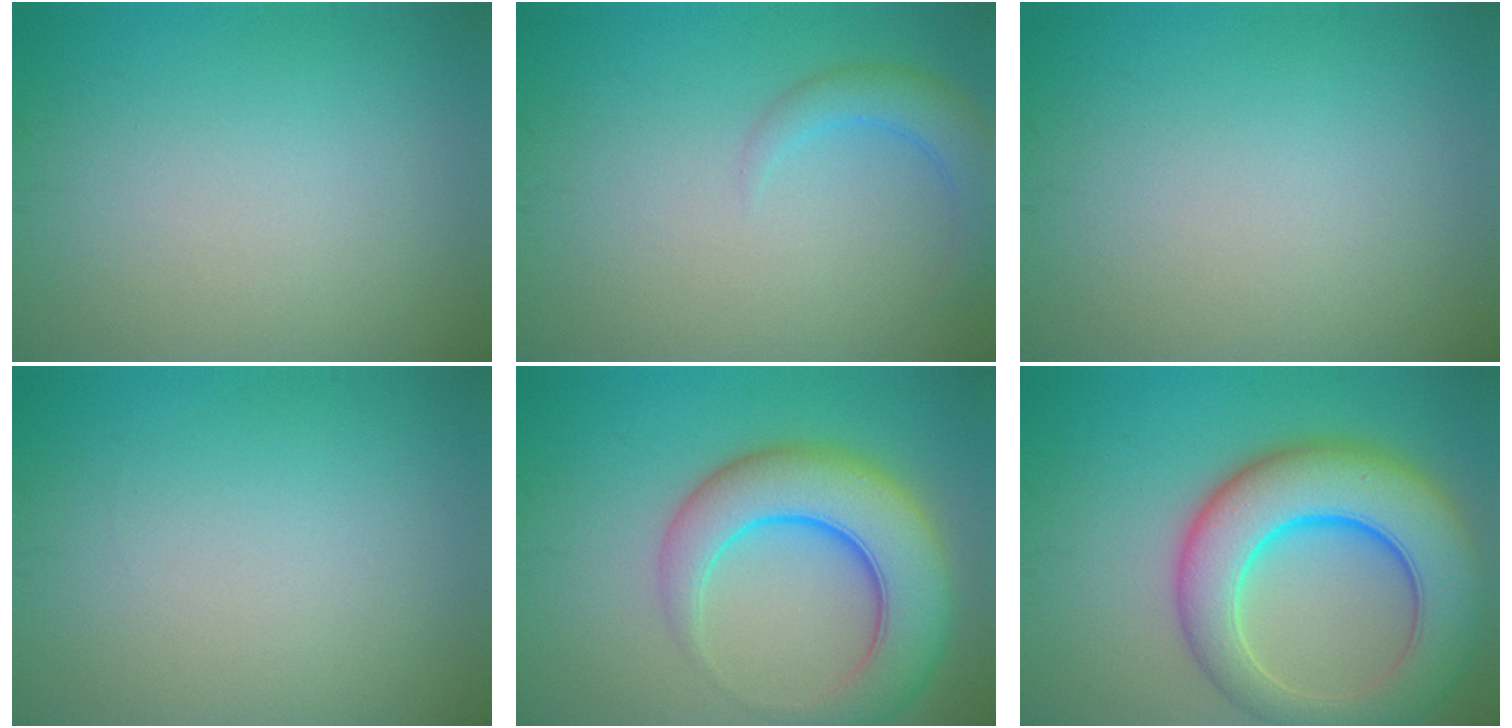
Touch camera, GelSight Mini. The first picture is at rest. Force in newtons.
{"total": 2.9, "press": 2.9, "slide": 0.2}
{"total": 0.0}
{"total": 0.0}
{"total": 8.8, "press": 8.8, "slide": 0.4}
{"total": 10.8, "press": 10.8, "slide": 0.6}